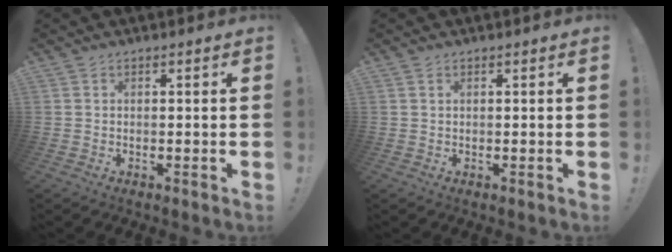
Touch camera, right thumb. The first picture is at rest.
{"total": 0.6, "force": [0.4, 0.2, 0.4], "torque": [-0.012, 0.002, 0.010]}